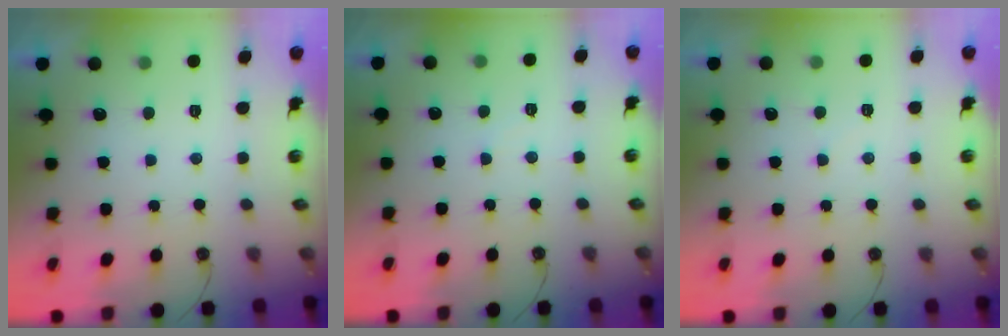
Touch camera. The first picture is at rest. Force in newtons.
{"total": 4.1, "press": 4.0, "slide": 0.7}
{"total": 5.5, "press": 5.5, "slide": 0.6}